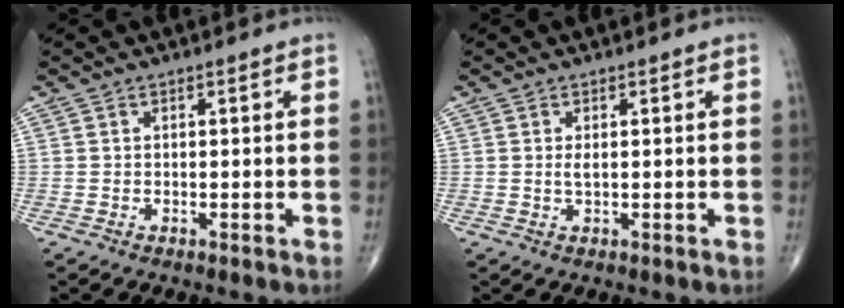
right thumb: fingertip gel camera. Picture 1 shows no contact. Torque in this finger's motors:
{"motor_torque": [0.11, 0.00, 0.39, 0.22, -0.02]}